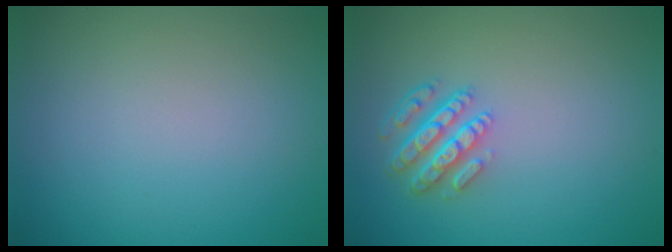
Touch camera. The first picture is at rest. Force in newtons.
{"total": 4.3, "press": 3.4, "slide": 2.7}